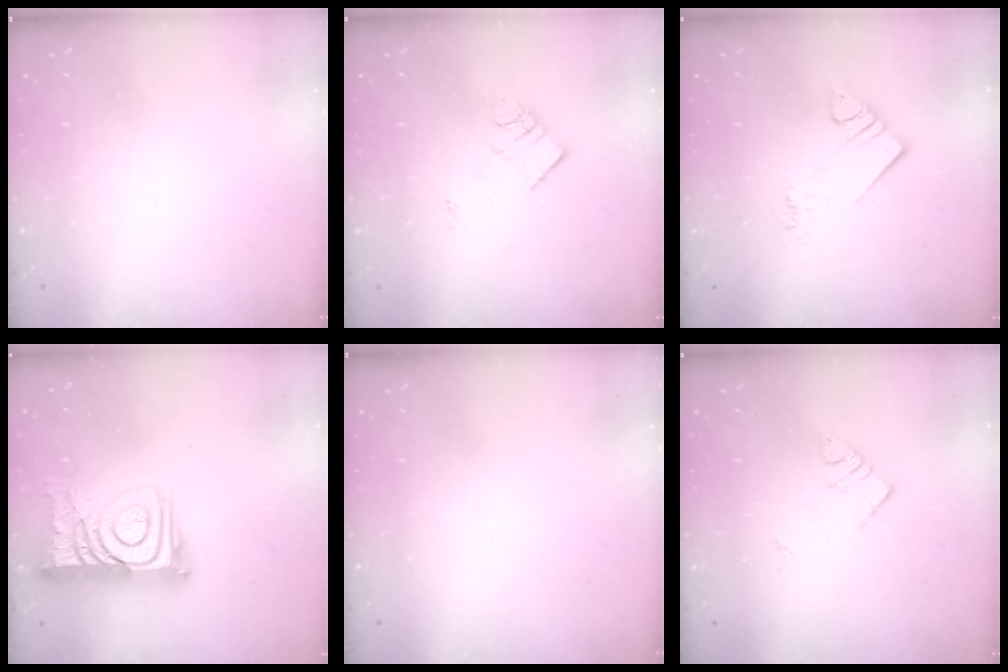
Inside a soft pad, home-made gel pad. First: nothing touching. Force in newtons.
{"total": 6.9, "press": 6.9, "slide": 0.3}
{"total": 7.5, "press": 7.5, "slide": 0.4}
{"total": 16.4, "press": 16.3, "slide": 1.6}
{"total": 0.0}
{"total": 5.6, "press": 5.6, "slide": 0.1}